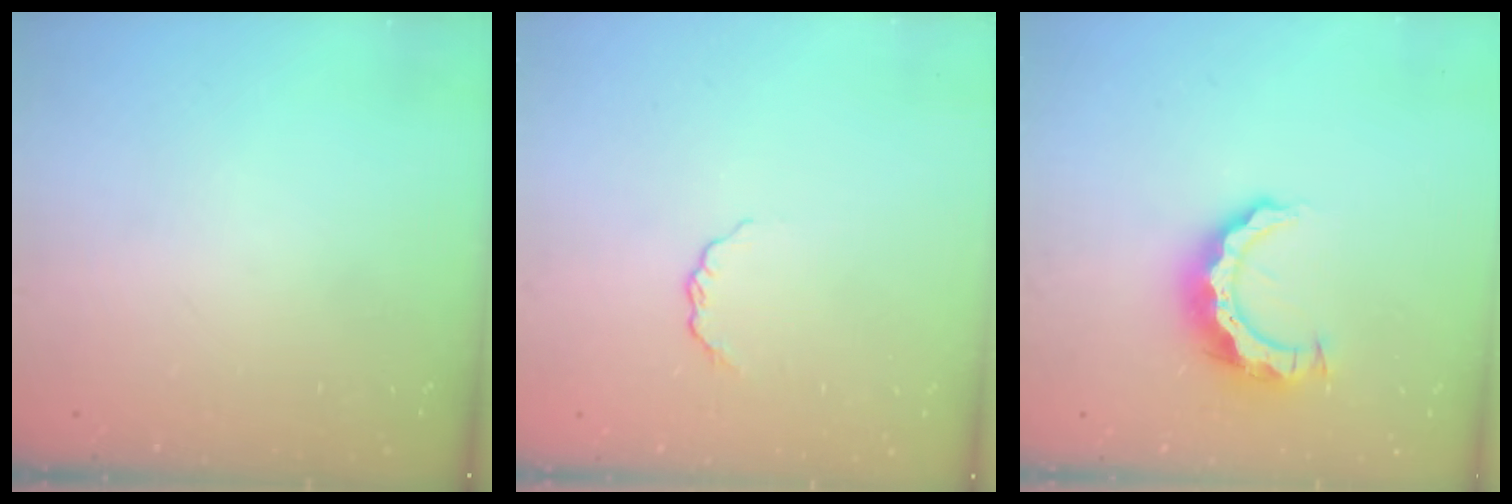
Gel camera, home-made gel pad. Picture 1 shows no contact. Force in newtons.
{"total": 3.3, "press": 3.3, "slide": 0.3}
{"total": 10.4, "press": 10.4, "slide": 1.1}